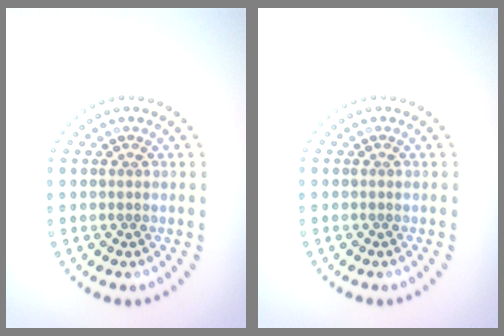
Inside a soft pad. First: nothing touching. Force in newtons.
{"total": 0.0}